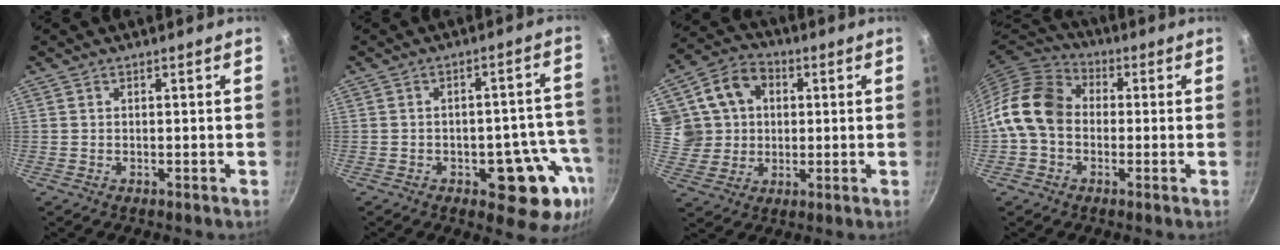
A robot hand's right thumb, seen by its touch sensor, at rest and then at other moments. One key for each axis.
{"total": 12.7, "fx": -5.0, "fy": 6.6, "fz": 9.7, "tx": -0.059, "ty": 0.031, "tz": -0.059}
{"total": 13.1, "fx": 3.2, "fy": 11.3, "fz": 5.9, "tx": -0.084, "ty": 0.010, "tz": 0.055}
{"total": 12.0, "fx": -0.6, "fy": 9.4, "fz": 7.4, "tx": -0.111, "ty": 0.027, "tz": -0.035}